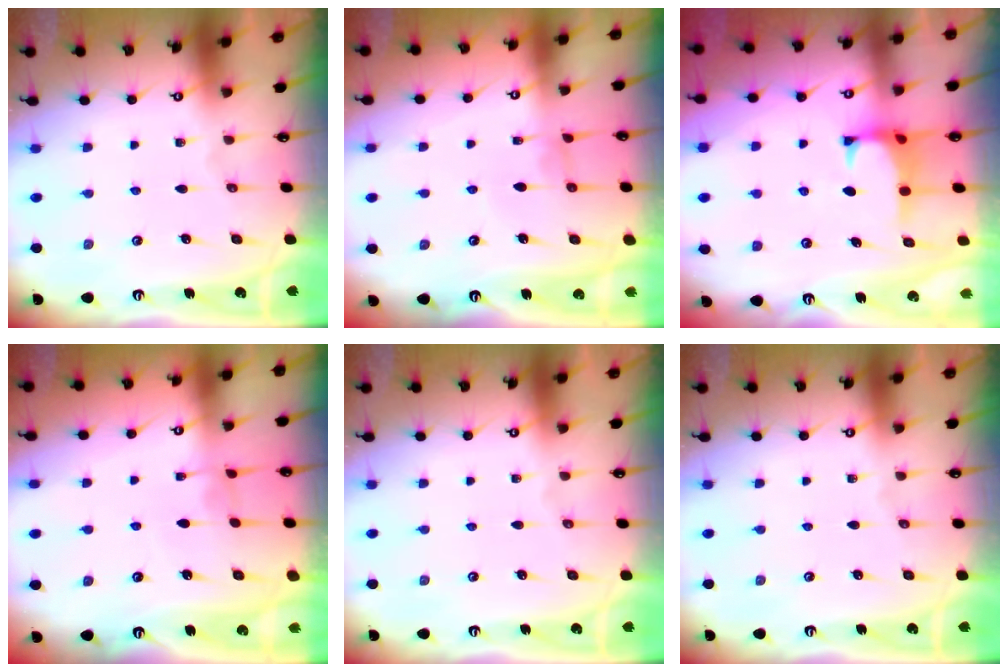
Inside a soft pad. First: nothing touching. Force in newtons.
{"total": 0.6, "press": 0.6, "slide": 0.3}
{"total": 1.1, "press": 0.9, "slide": 0.6}
{"total": 1.4, "press": 1.3, "slide": 0.4}
{"total": 0.0}
{"total": 0.0}